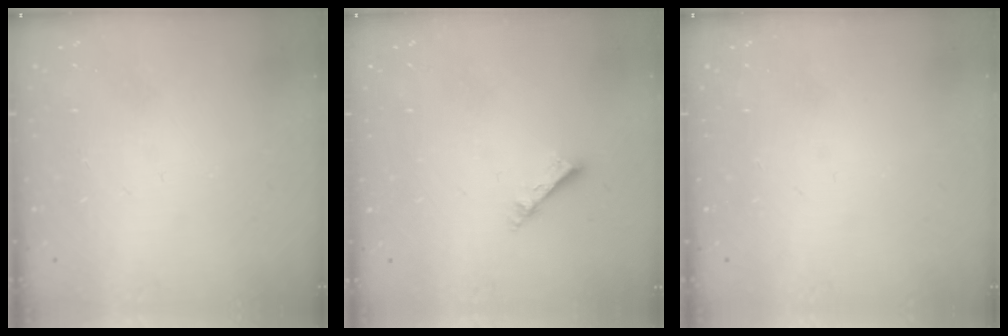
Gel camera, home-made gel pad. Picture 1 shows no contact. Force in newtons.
{"total": 2.6, "press": 2.5, "slide": 0.2}
{"total": 0.0}